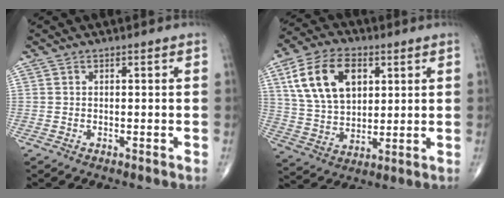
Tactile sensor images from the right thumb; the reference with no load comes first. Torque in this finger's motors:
{"motor_torque": [-0.87, 1.44, 0.65, 0.50, 0.12]}